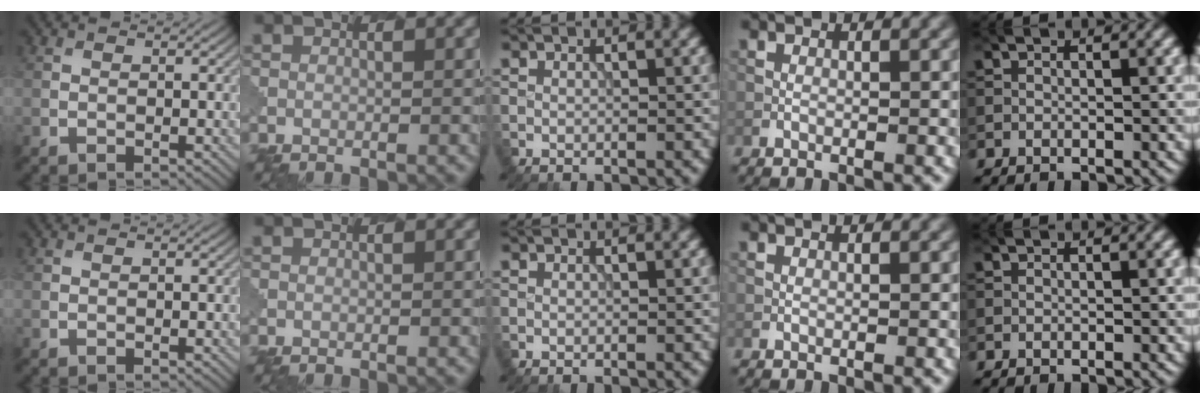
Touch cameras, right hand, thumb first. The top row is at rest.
{}